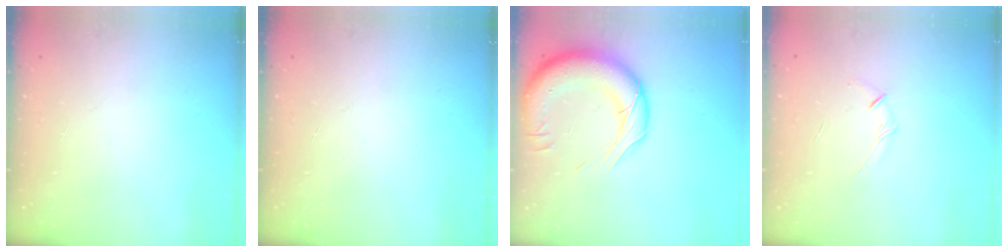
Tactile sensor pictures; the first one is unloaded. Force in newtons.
{"total": 0.0}
{"total": 17.0, "press": 16.5, "slide": 4.1}
{"total": 3.5, "press": 3.4, "slide": 1.0}